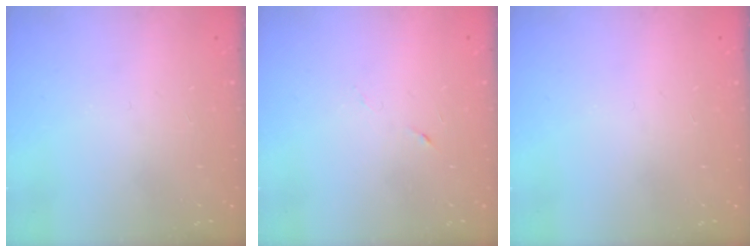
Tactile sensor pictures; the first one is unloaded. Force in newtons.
{"total": 3.1, "press": 3.0, "slide": 1.0}
{"total": 0.0}